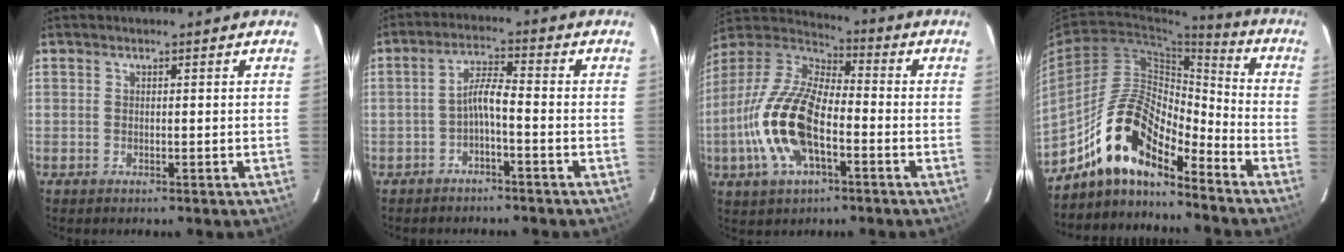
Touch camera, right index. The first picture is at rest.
{"total": 3.8, "force": [-2.0, 0.3, 3.2], "torque": [-0.073, 0.012, -0.036]}
{"total": 18.0, "force": [-5.2, 8.1, 15.2], "torque": [-0.324, -0.005, -0.105]}
{"total": 14.0, "force": [-10.9, 4.4, 7.6], "torque": [-0.139, 0.021, -0.211]}